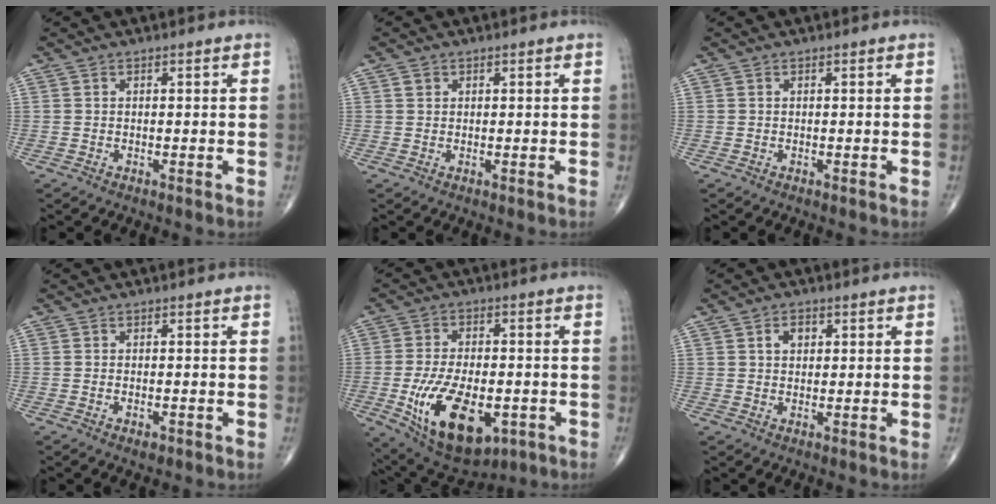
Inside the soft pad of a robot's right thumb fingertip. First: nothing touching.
{"total": 1.0, "force": [0.5, 0.9, 0.3], "torque": [0.001, -0.001, 0.007]}
{"total": 0.0}
{"total": 1.5, "force": [-0.8, 0.7, 1.1], "torque": [-0.021, 0.004, -0.008]}
{"total": 18.4, "force": [-5.9, 9.6, 14.5], "torque": [-0.243, 0.001, -0.073]}
{"total": 2.7, "force": [1.0, 2.0, 1.6], "torque": [-0.018, 0.001, 0.015]}